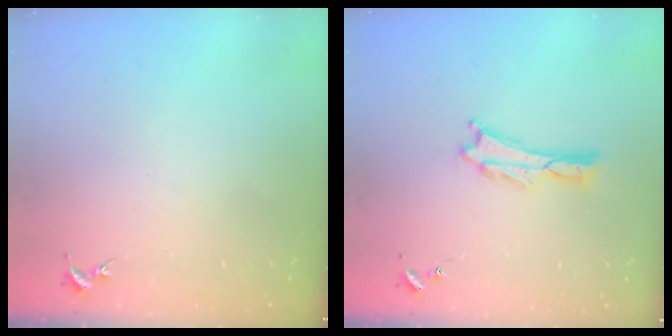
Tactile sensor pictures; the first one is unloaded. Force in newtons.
{"total": 0.8, "press": 0.7, "slide": 0.2}